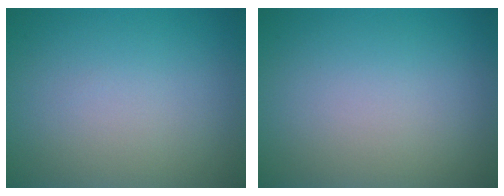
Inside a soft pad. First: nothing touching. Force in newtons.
{"total": 0.0}